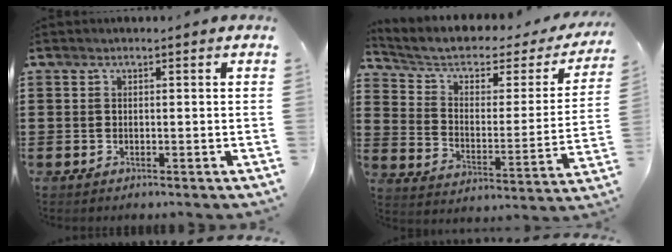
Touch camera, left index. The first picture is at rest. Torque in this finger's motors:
{"motor_torque": [2.14, 0.00, 0.27, 0.04]}